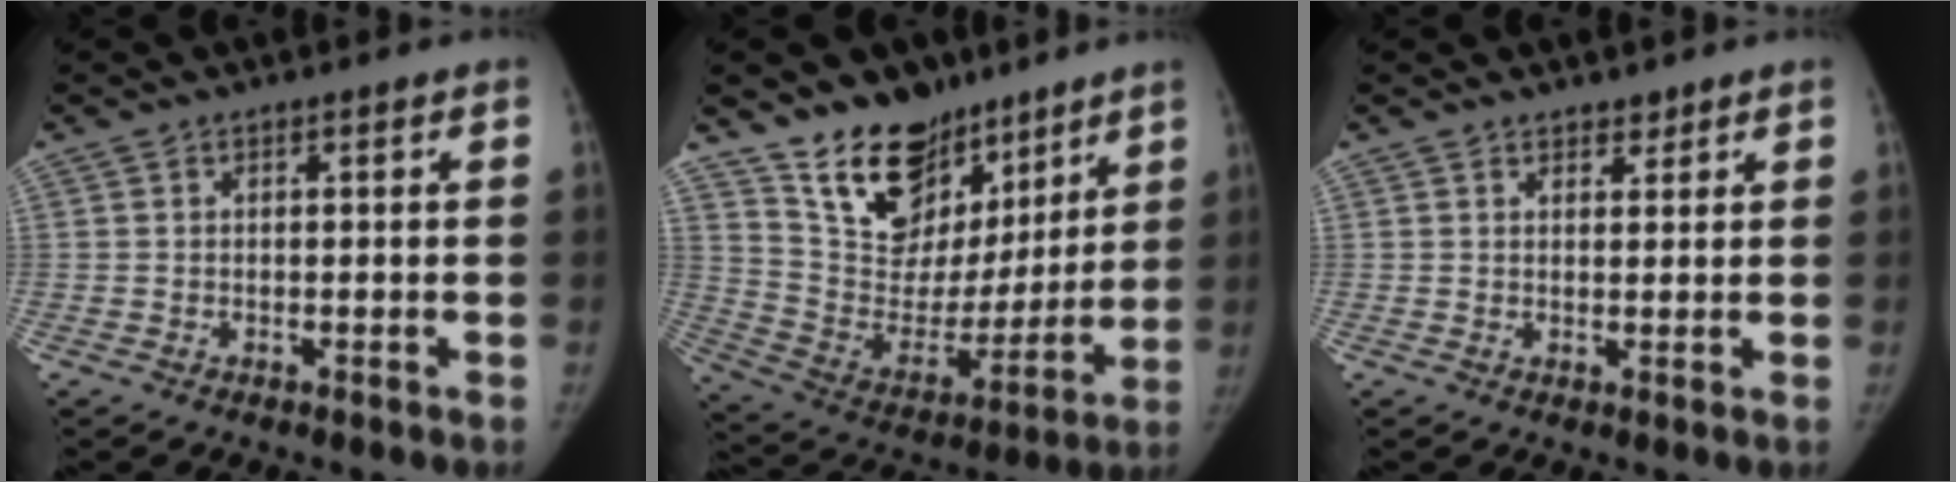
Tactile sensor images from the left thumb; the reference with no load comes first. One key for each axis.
{"total": 19.9, "fx": 14.3, "fy": 12.1, "fz": 6.8, "tx": -0.048, "ty": -0.089, "tz": 0.248}
{"total": 1.9, "fx": 1.6, "fy": 1.0, "fz": 0.4, "tx": 0.010, "ty": -0.011, "tz": 0.021}